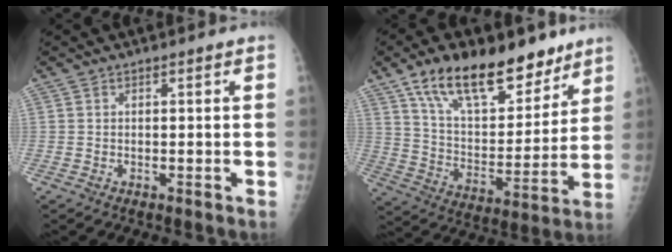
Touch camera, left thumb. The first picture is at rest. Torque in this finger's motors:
{"motor_torque": [0.66, 0.50, 1.32, -1.42, 0.30]}